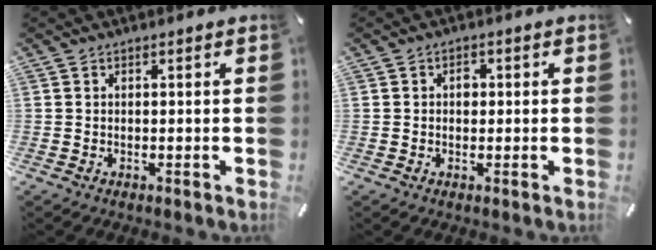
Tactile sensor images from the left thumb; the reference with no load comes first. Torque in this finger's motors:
{"motor_torque": [0.38, 0.50, 0.20, -0.07, 0.00]}